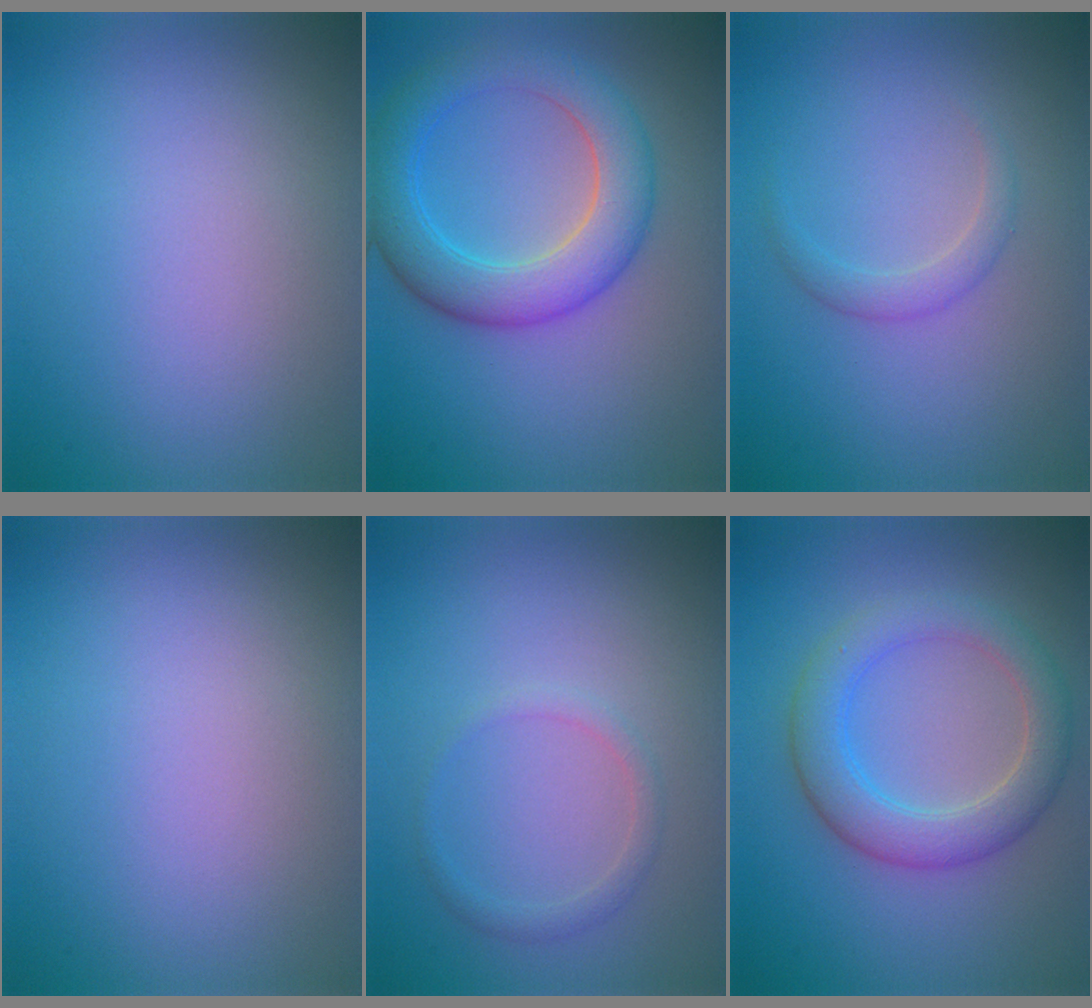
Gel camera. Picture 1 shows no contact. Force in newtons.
{"total": 6.3, "press": 6.3, "slide": 0.2}
{"total": 1.5, "press": 1.5, "slide": 0.1}
{"total": 0.0}
{"total": 1.4, "press": 1.4, "slide": 0.1}
{"total": 4.8, "press": 4.8, "slide": 0.1}